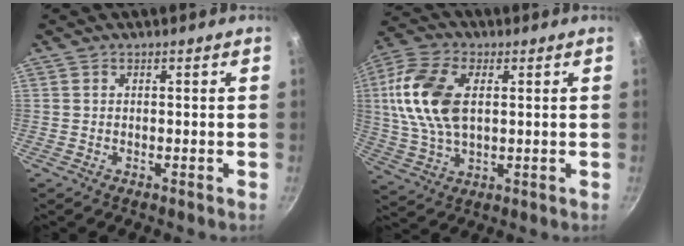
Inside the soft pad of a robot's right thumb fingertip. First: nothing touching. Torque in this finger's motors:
{"motor_torque": [0.60, 0.69, 1.75, -0.05, 0.56]}